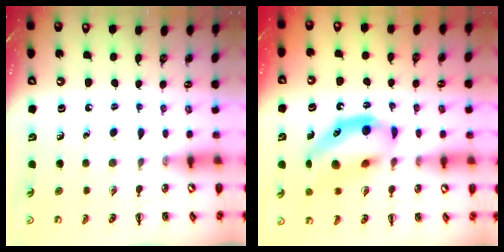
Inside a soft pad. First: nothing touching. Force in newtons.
{"total": 15.2, "press": 14.8, "slide": 3.3}